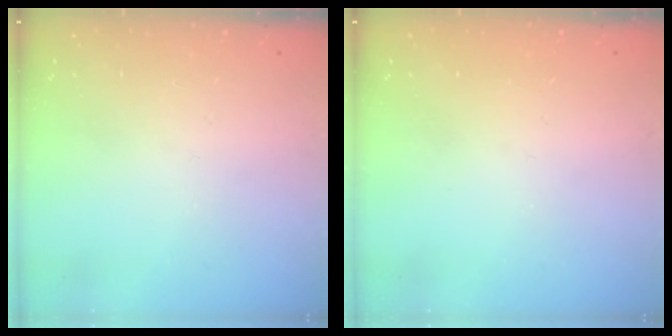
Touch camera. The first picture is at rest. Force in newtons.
{"total": 0.0}